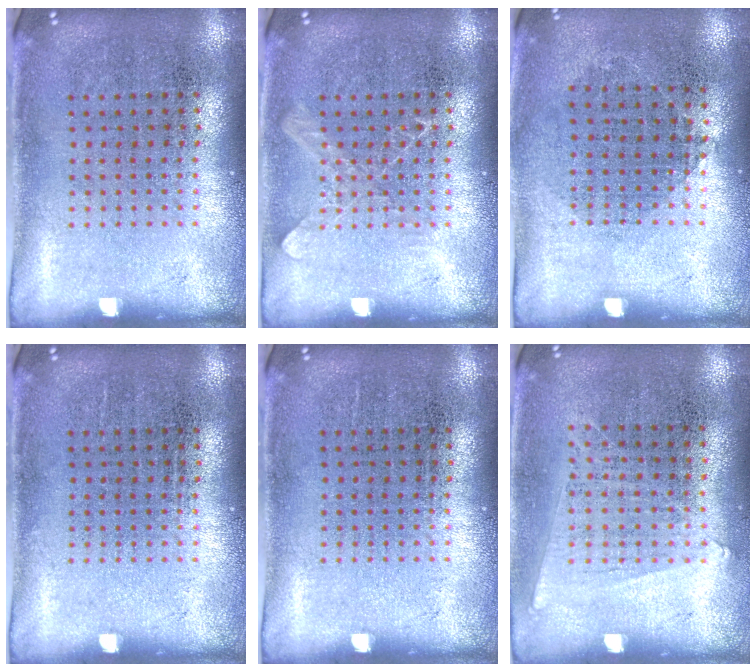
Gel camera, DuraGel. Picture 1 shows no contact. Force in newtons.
{"total": 1.0, "press": 1.0, "slide": 0.3}
{"total": 0.9, "press": 0.8, "slide": 0.5}
{"total": 0.0}
{"total": 0.0}
{"total": 0.7, "press": 0.6, "slide": 0.4}